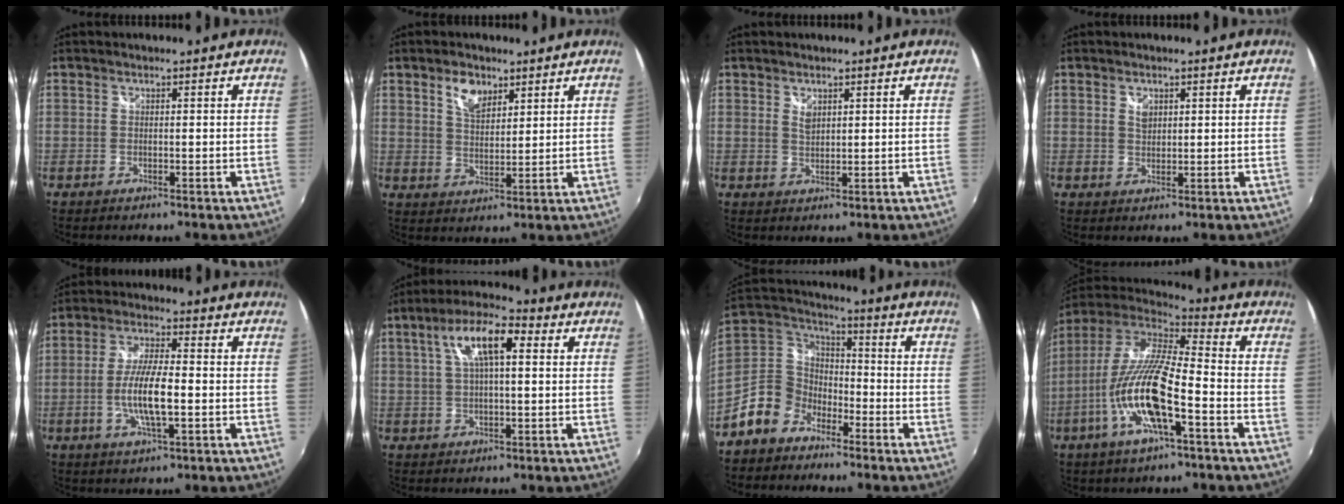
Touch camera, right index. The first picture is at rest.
{"total": 5.6, "force": [3.4, 3.1, 3.3], "torque": [-0.052, 0.006, 0.062]}
{"total": 2.1, "force": [1.2, 1.2, 1.3], "torque": [-0.018, -0.001, 0.021]}
{"total": 2.2, "force": [0.9, 1.5, 1.3], "torque": [-0.018, 0.002, 0.016]}
{"total": 9.4, "force": [-2.1, 2.1, 8.9], "torque": [-0.174, -0.002, -0.039]}
{"total": 10.1, "force": [3.0, 3.5, 9.0], "torque": [-0.164, 0.025, 0.050]}
{"total": 11.9, "force": [-7.8, 8.2, 3.8], "torque": [-0.102, 0.030, -0.153]}
{"total": 17.8, "force": [-6.7, 3.8, 16.1], "torque": [-0.309, -0.019, -0.132]}